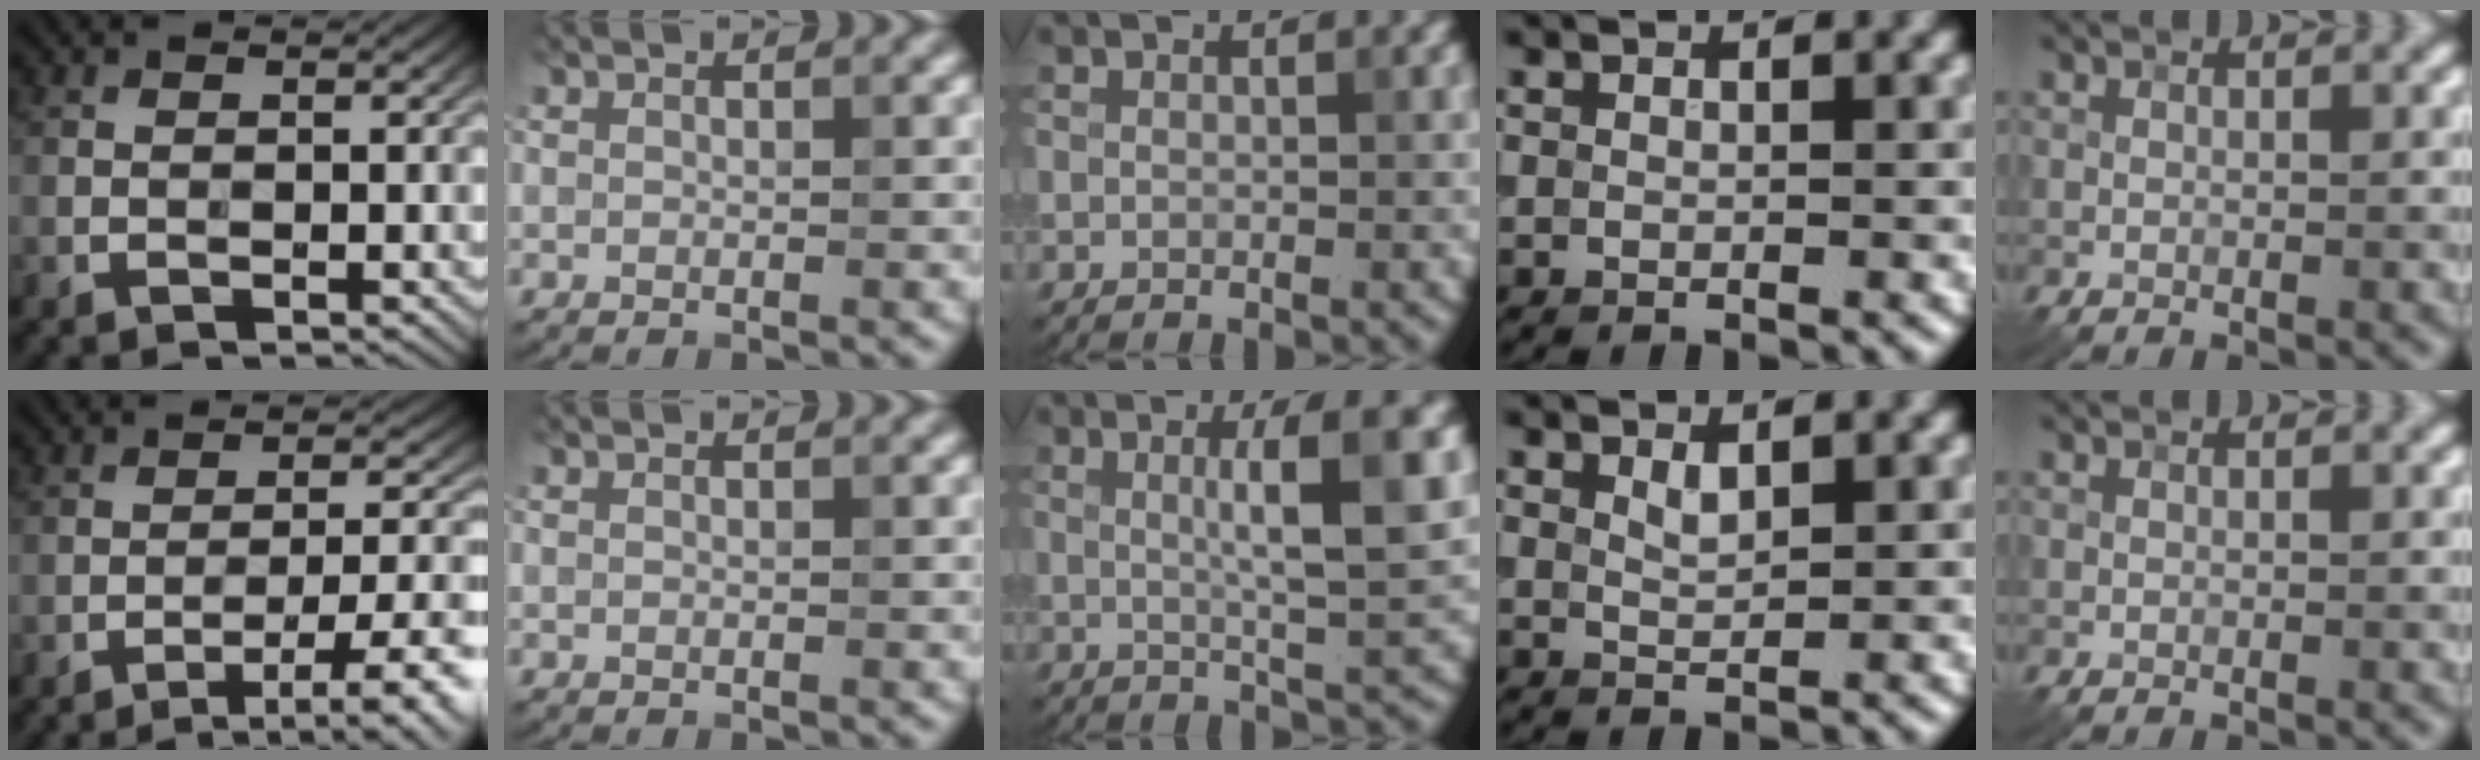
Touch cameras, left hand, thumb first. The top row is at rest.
{"thumb": {"total": 7.8, "force": [-4.1, 1.8, 6.4], "torque": [-0.101, 0.002, -0.054]}, "middle": {"total": 6.1, "force": [1.3, 1.0, 5.9], "torque": [-0.080, 0.007, 0.020]}, "ring": {"total": 1.1, "force": [0.8, 0.4, 0.7], "torque": [-0.016, -0.002, 0.016]}}